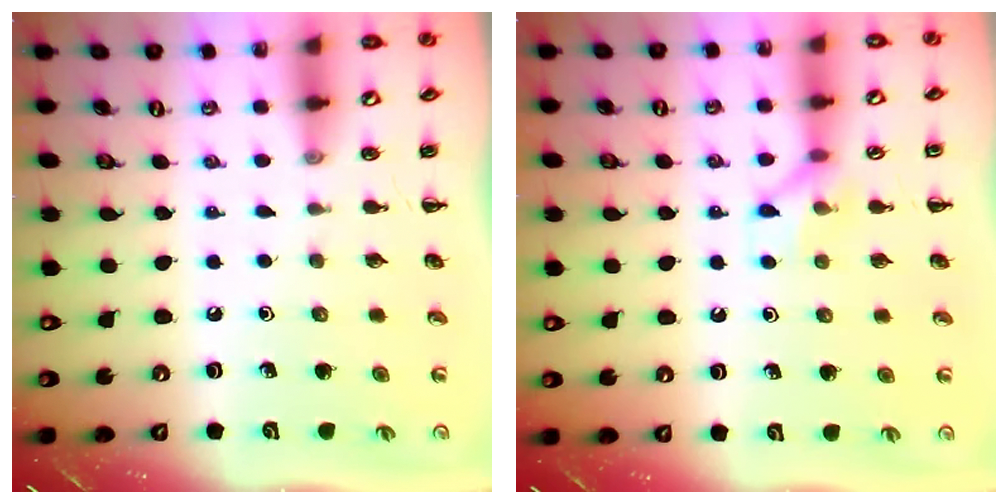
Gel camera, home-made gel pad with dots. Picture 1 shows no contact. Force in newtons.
{"total": 7.4, "press": 7.4, "slide": 0.3}